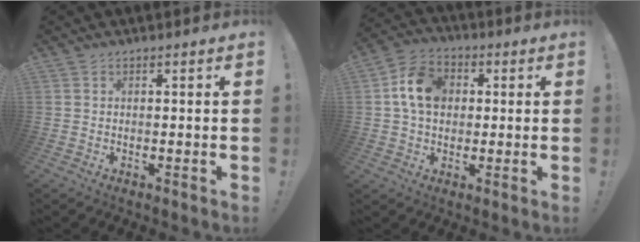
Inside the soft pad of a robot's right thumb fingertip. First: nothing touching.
{"total": 11.8, "force": [2.1, 9.1, 7.2], "torque": [-0.114, 0.018, 0.046]}